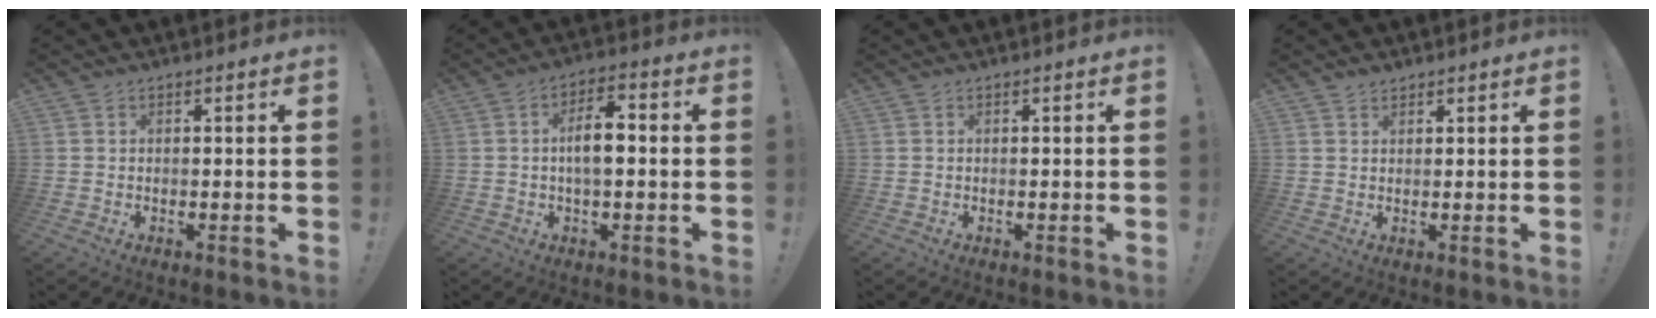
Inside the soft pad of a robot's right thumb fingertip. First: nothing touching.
{"total": 6.8, "force": [-0.4, 2.9, 6.2], "torque": [-0.104, 0.009, -0.014]}
{"total": 0.0}
{"total": 1.5, "force": [1.3, 0.6, 0.4], "torque": [-0.006, -0.005, 0.024]}